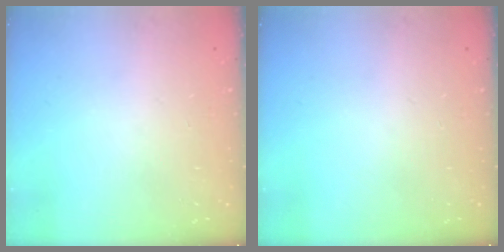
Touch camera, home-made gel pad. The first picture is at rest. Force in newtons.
{"total": 0.0}